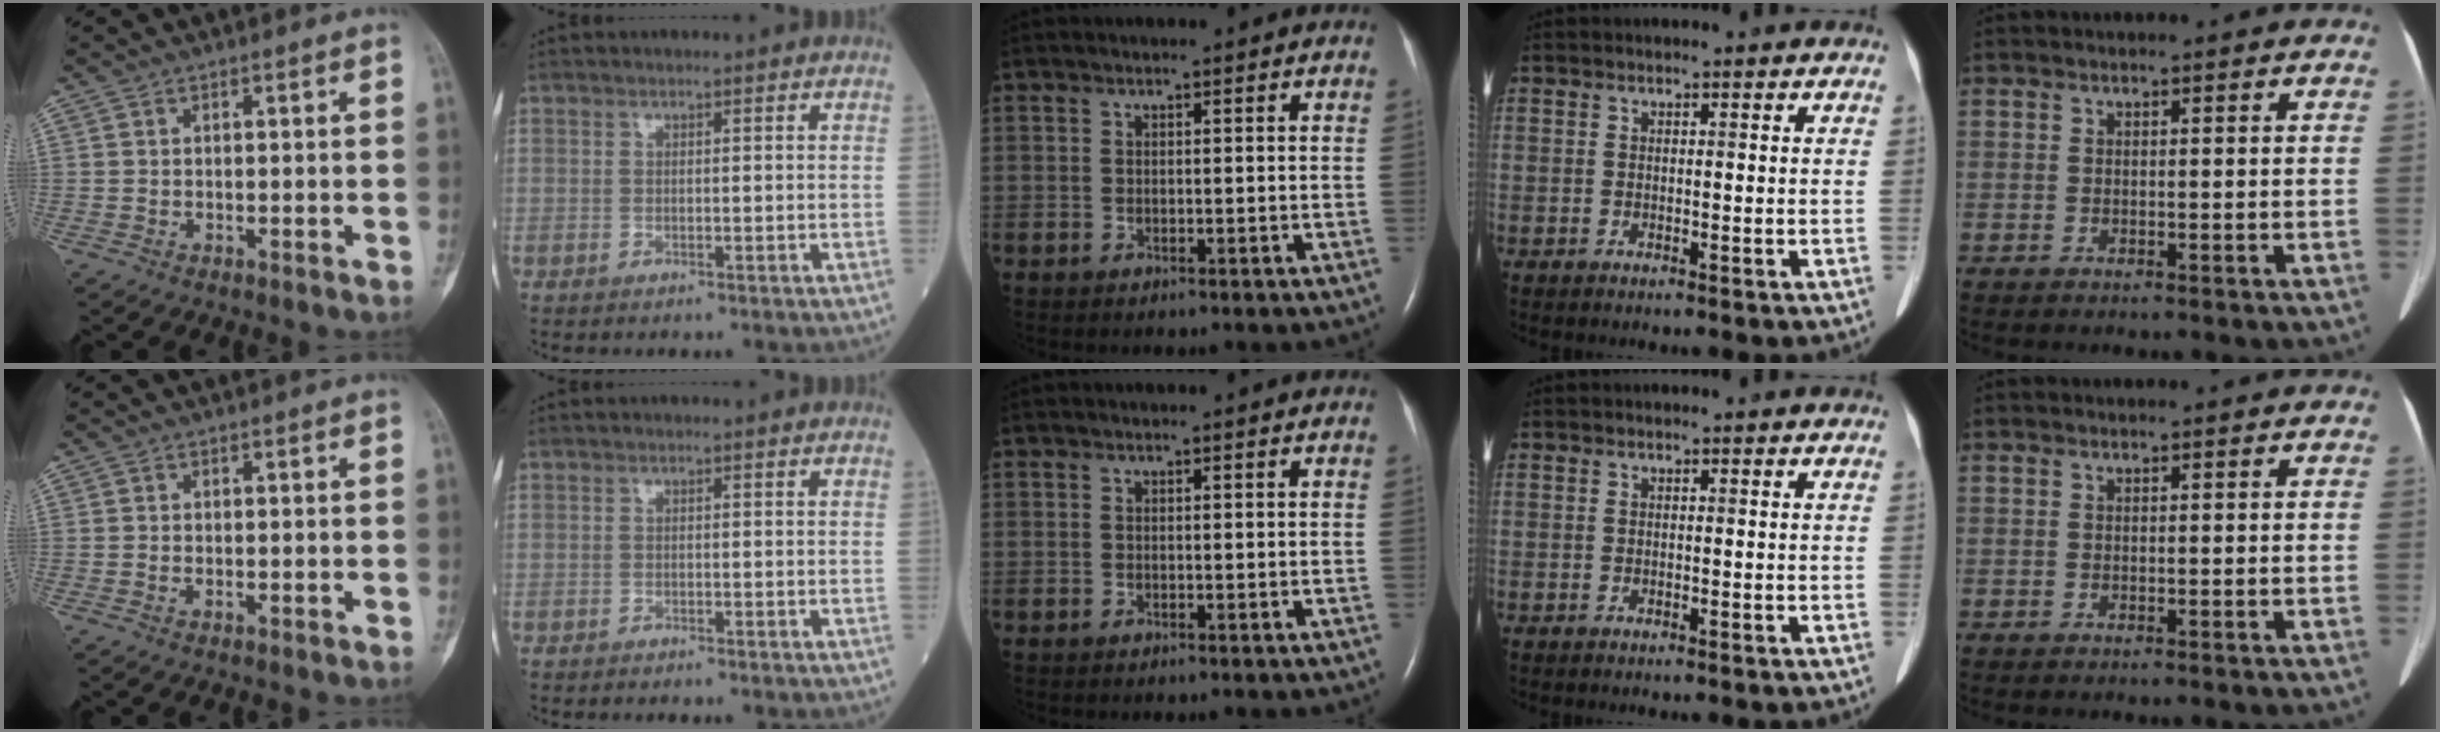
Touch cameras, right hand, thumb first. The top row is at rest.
{"thumb": {"total": 0.6, "force": [-0.1, 0.4, 0.5], "torque": [-0.006, 0.004, -0.003]}, "index": {"total": 1.0, "force": [-0.9, 0.1, 0.3], "torque": [-0.009, -0.001, -0.014]}}